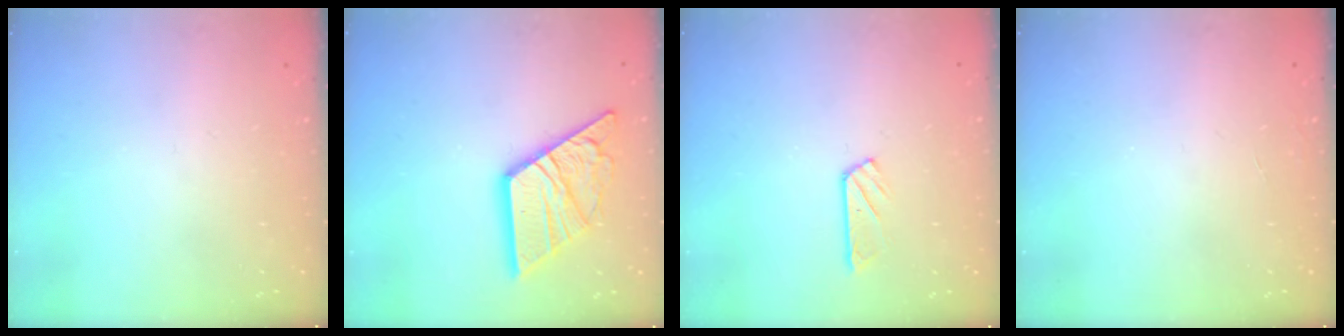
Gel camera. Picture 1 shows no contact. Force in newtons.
{"total": 17.2, "press": 17.1, "slide": 1.8}
{"total": 4.2, "press": 4.2, "slide": 0.4}
{"total": 0.0}